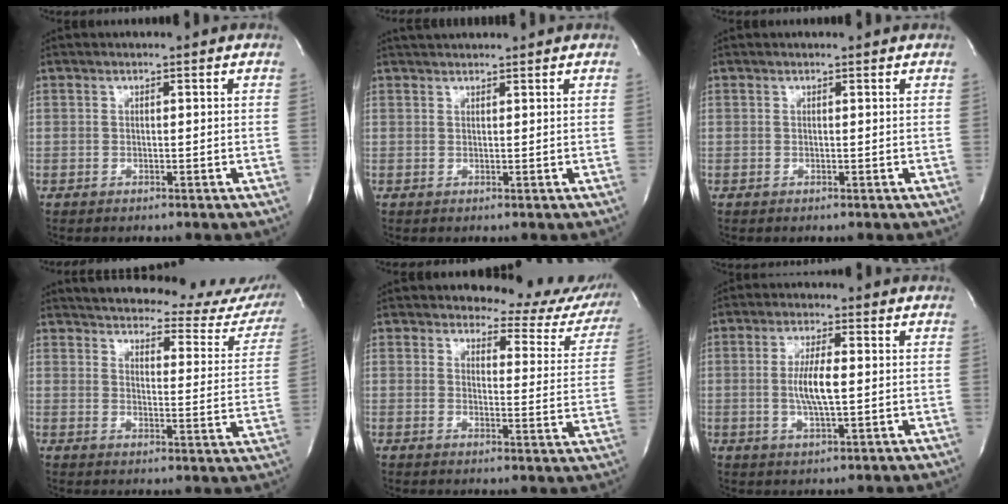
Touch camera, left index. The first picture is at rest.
{"total": 3.6, "force": [3.4, 0.3, 1.0], "torque": [-0.017, 0.032, 0.056]}
{"total": 1.0, "force": [1.0, 0.2, 0.1], "torque": [-0.011, 0.006, 0.009]}
{"total": 24.5, "force": [22.8, 5.9, 6.8], "torque": [-0.093, -0.068, 0.253]}
{"total": 13.8, "force": [12.9, 4.2, 2.6], "torque": [0.003, -0.058, 0.118]}
{"total": 5.8, "force": [-0.1, 0.9, 5.7], "torque": [-0.119, -0.004, -0.003]}